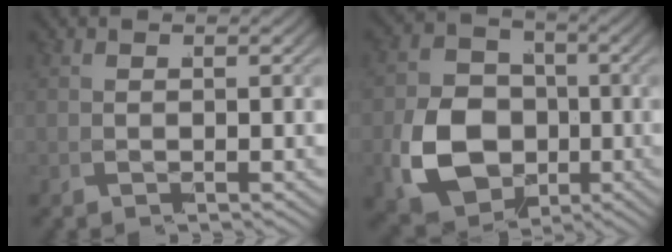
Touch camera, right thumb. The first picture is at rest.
{"total": 12.3, "force": [-2.3, 10.0, 6.9], "torque": [-0.153, -0.044, -0.023]}